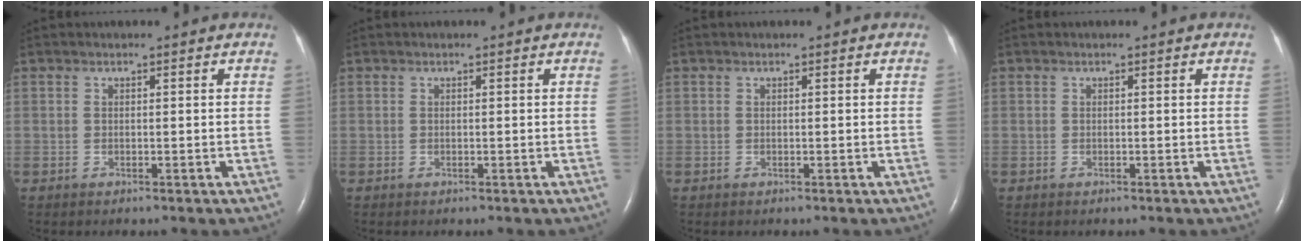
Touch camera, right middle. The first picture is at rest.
{"total": 0.0}
{"total": 0.0}
{"total": 0.0}